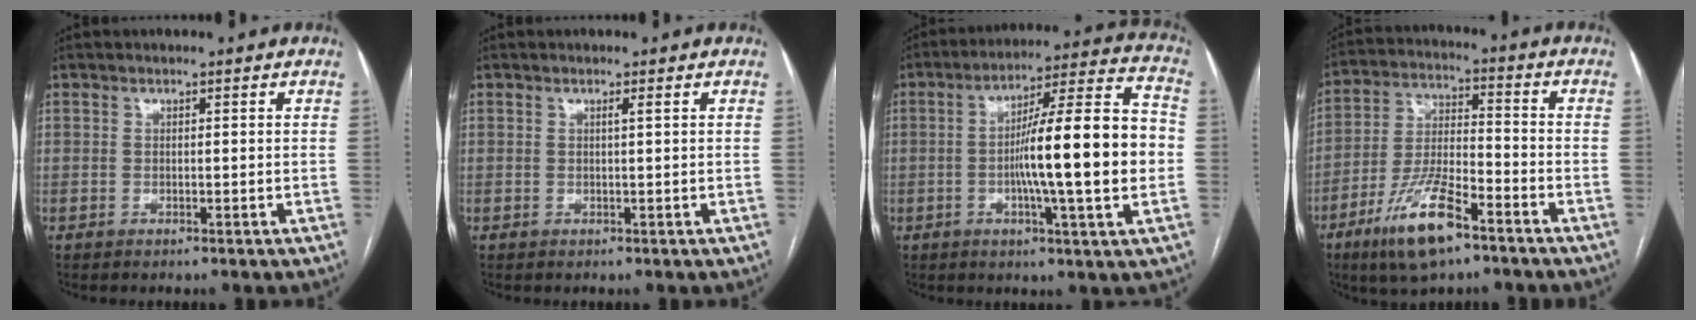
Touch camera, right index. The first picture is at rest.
{"total": 0.5, "force": [0.2, -0.2, 0.4], "torque": [-0.011, -0.002, 0.007]}
{"total": 18.2, "force": [-1.8, 0.7, 18.1], "torque": [-0.280, 0.014, -0.034]}
{"total": 12.7, "force": [-7.9, 3.3, 9.5], "torque": [-0.193, -0.011, -0.140]}